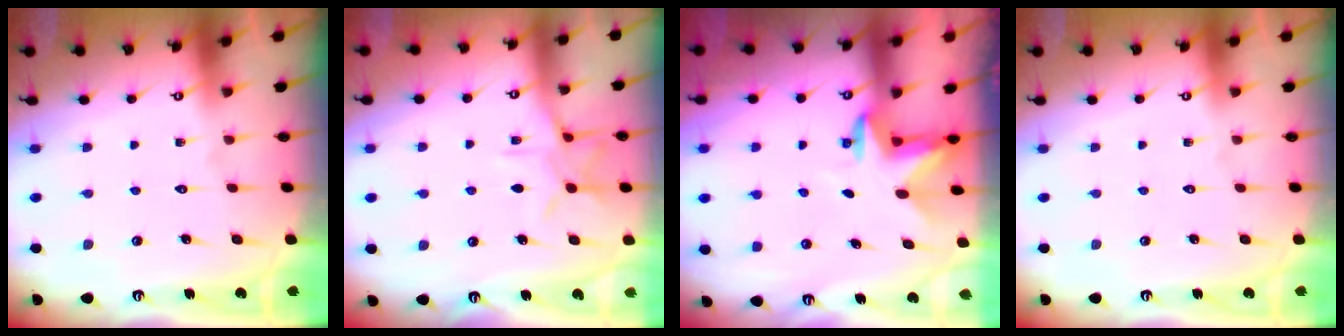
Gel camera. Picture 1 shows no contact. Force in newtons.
{"total": 9.4, "press": 9.4, "slide": 0.7}
{"total": 3.1, "press": 3.0, "slide": 0.8}
{"total": 0.0}